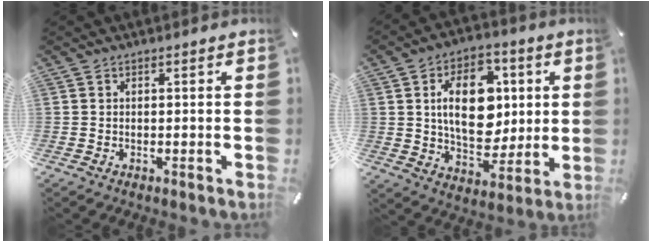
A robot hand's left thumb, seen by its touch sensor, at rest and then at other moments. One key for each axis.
{"total": 16.9, "fx": 3.1, "fy": 11.3, "fz": 12.1, "tx": -0.198, "ty": 0.007, "tz": 0.055}